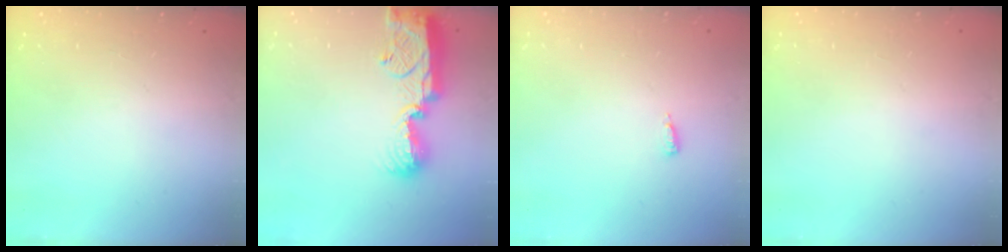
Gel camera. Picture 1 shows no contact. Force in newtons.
{"total": 12.8, "press": 12.7, "slide": 1.1}
{"total": 4.3, "press": 4.2, "slide": 1.0}
{"total": 1.0, "press": 0.8, "slide": 0.6}